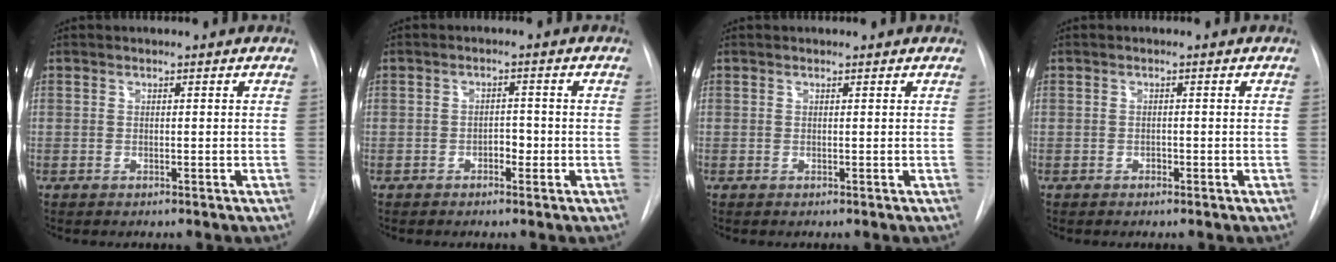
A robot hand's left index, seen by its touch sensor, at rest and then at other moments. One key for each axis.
{"total": 2.0, "fx": -0.9, "fy": 1.1, "fz": 1.4, "tx": -0.016, "ty": 0.007, "tz": -0.012}
{"total": 0.7, "fx": 0.7, "fy": 0.2, "fz": 0.1, "tx": -0.007, "ty": 0.007, "tz": 0.009}
{"total": 0.5, "fx": -0.3, "fy": 0.4, "fz": 0.2, "tx": -0.007, "ty": 0.001, "tz": -0.005}